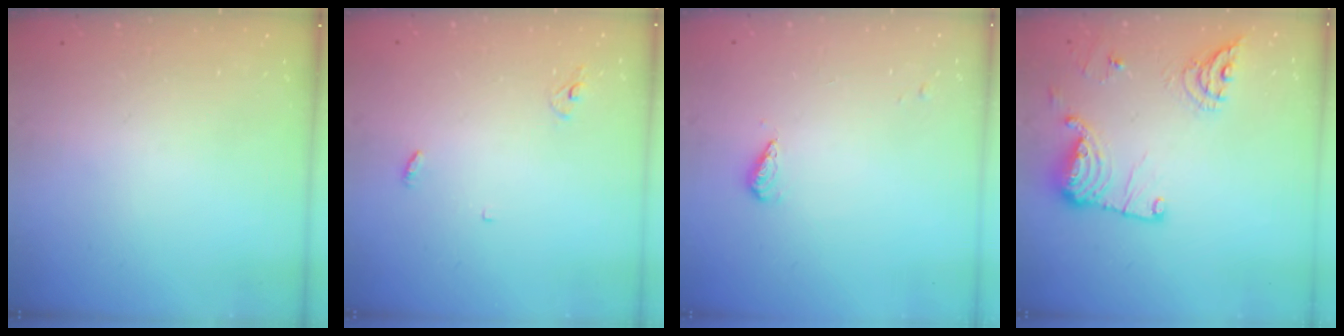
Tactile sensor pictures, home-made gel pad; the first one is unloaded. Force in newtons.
{"total": 3.2, "press": 3.2, "slide": 0.2}
{"total": 3.6, "press": 3.5, "slide": 1.1}
{"total": 14.5, "press": 14.5, "slide": 0.4}